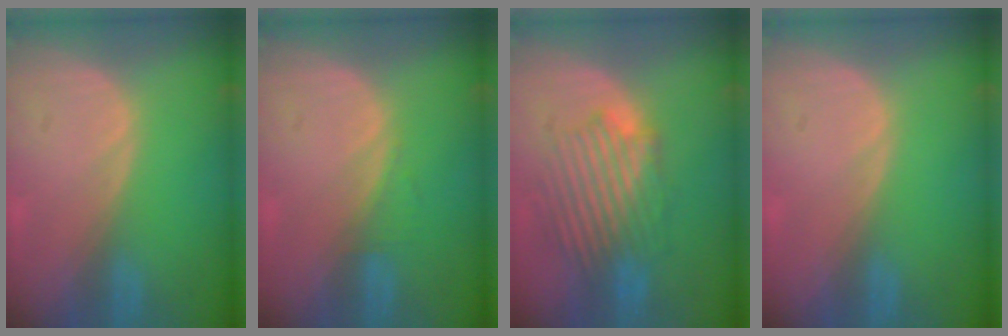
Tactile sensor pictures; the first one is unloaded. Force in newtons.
{"total": 1.2, "press": 1.2, "slide": 0.1}
{"total": 8.6, "press": 8.5, "slide": 1.6}
{"total": 0.0}